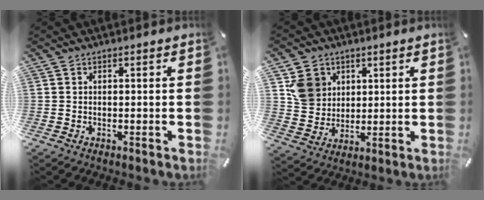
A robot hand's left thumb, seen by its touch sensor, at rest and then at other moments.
{"total": 8.4, "force": [3.6, 7.4, 1.6], "torque": [-0.037, -0.006, 0.073]}